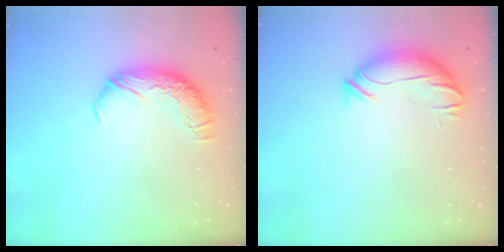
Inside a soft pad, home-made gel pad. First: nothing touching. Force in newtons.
{"total": 4.0, "press": 3.5, "slide": 1.9}